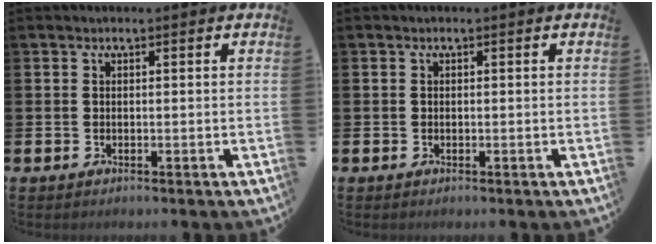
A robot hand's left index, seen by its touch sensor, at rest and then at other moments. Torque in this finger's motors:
{"motor_torque": [0.20, -0.11, -0.04, 0.01]}